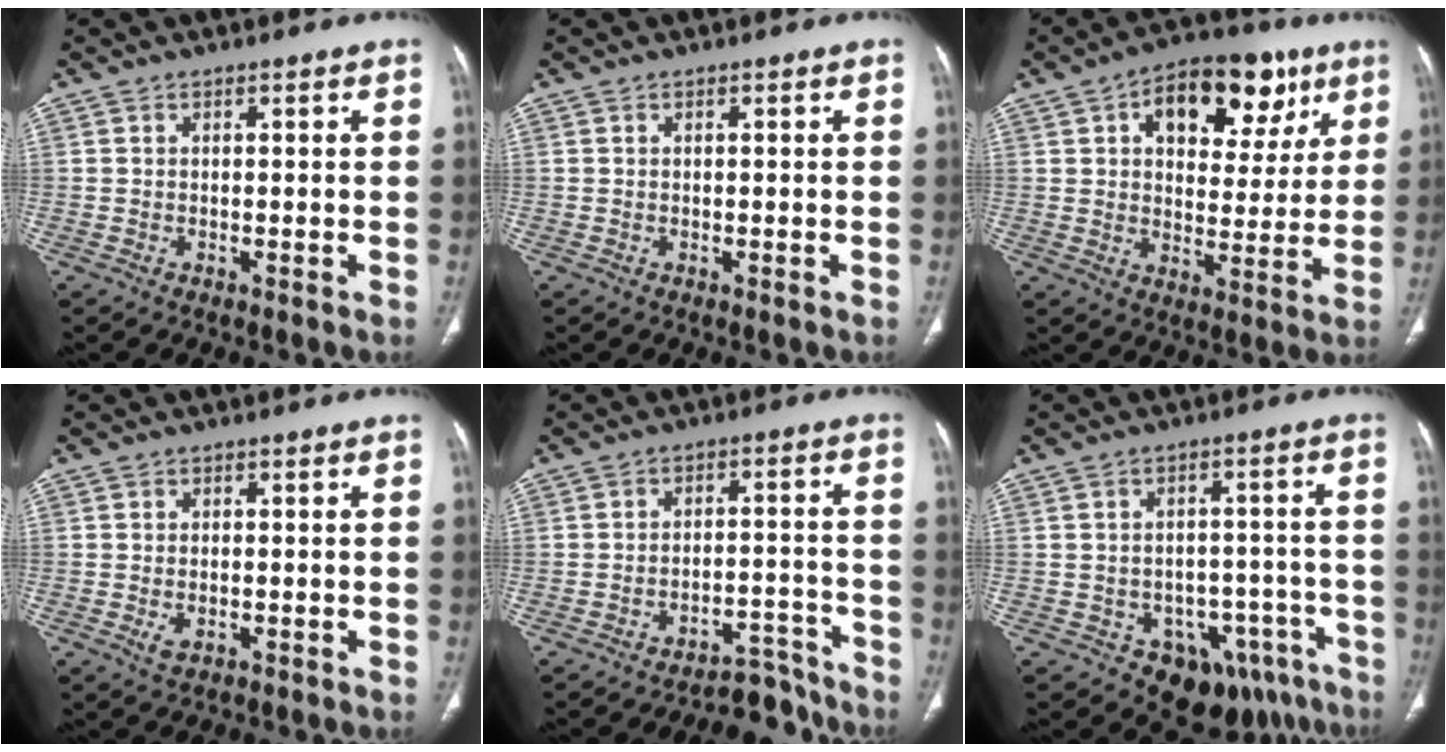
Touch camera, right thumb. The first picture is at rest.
{"total": 0.0}
{"total": 17.7, "force": [7.9, 10.3, 12.0], "torque": [-0.119, -0.004, 0.115]}
{"total": 2.5, "force": [-0.6, 1.5, 1.9], "torque": [-0.035, 0.001, -0.006]}
{"total": 7.8, "force": [-7.5, 2.4, 0.4], "torque": [0.022, 0.082, -0.108]}
{"total": 13.7, "force": [-7.5, 9.4, 6.5], "torque": [-0.039, 0.057, -0.091]}